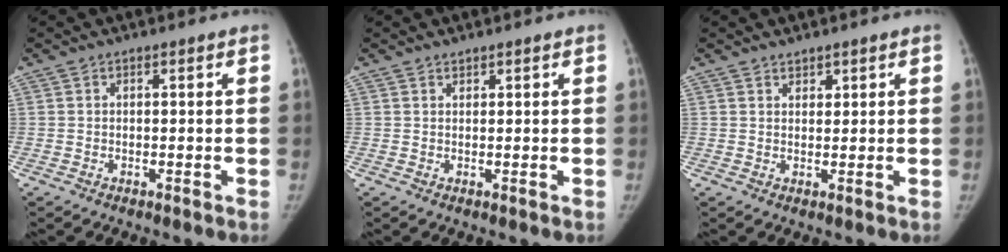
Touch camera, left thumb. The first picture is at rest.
{"total": 0.7, "force": [0.7, 0.3, 0.1], "torque": [0.003, -0.006, 0.011]}
{"total": 1.7, "force": [1.4, 0.9, 0.4], "torque": [0.009, -0.008, 0.020]}